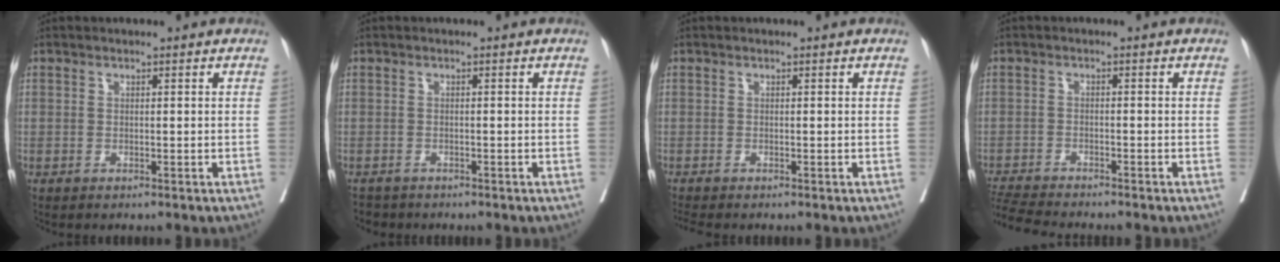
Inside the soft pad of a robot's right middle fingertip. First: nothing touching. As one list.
[{"total": 2.1, "force": [-1.9, 1.0, -0.2], "torque": [-0.003, -0.001, -0.032]}, {"total": 1.2, "force": [-1.2, 0.1, 0.4], "torque": [-0.010, -0.005, -0.022]}, {"total": 6.9, "force": [-6.6, -0.1, 2.1], "torque": [-0.036, -0.016, -0.111]}]